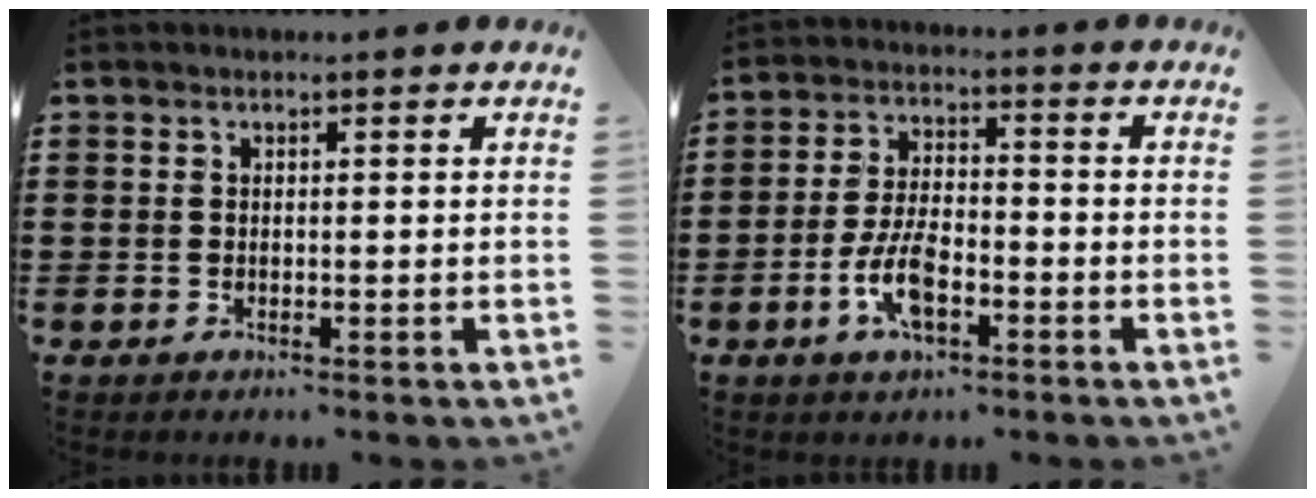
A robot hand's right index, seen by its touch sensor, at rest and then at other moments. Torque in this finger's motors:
{"motor_torque": [2.14, 0.00, 0.97, 0.17]}